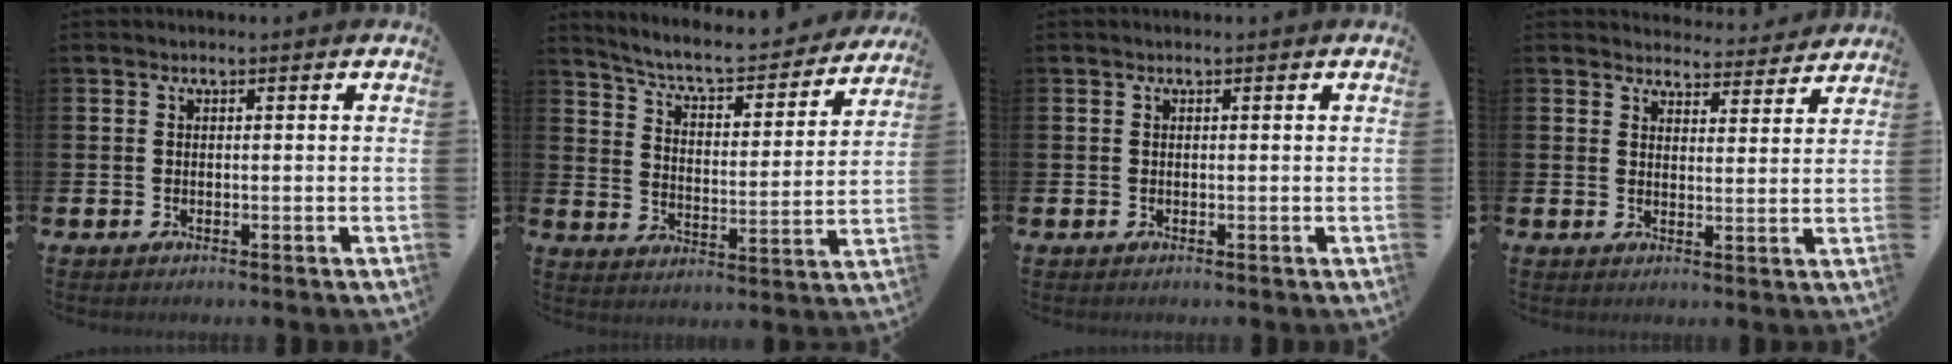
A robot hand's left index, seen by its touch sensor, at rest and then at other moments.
{"total": 6.6, "force": [6.0, 1.2, 2.3], "torque": [-0.073, -0.045, 0.098]}
{"total": 0.0}
{"total": 4.0, "force": [3.9, 0.9, -0.2], "torque": [0.001, -0.030, 0.067]}